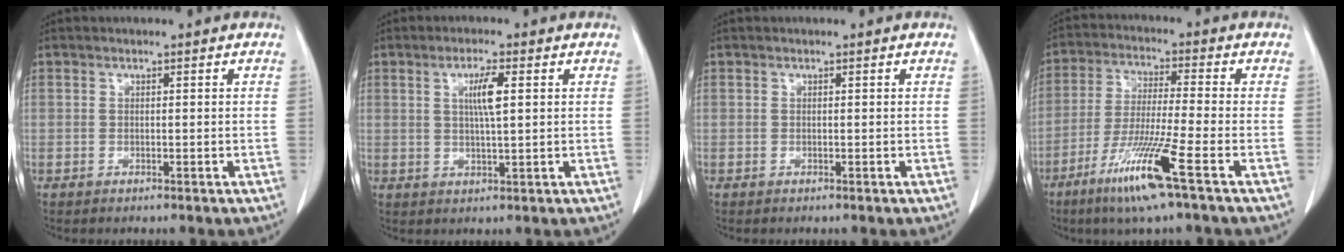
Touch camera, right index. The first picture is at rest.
{"total": 4.4, "force": [1.2, 0.2, 4.2], "torque": [-0.077, -0.002, 0.021]}
{"total": 0.0}
{"total": 11.5, "force": [-6.1, -1.1, 9.7], "torque": [-0.191, -0.031, -0.118]}